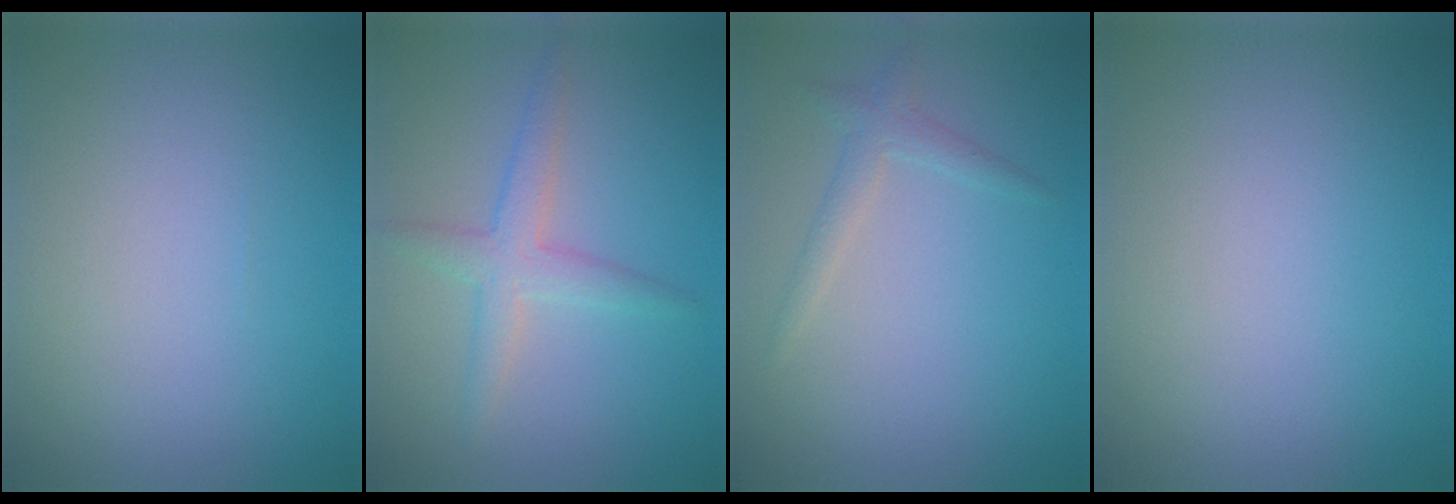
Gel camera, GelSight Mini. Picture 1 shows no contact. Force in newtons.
{"total": 2.7, "press": 2.7, "slide": 0.1}
{"total": 1.6, "press": 1.6, "slide": 0.1}
{"total": 0.0}